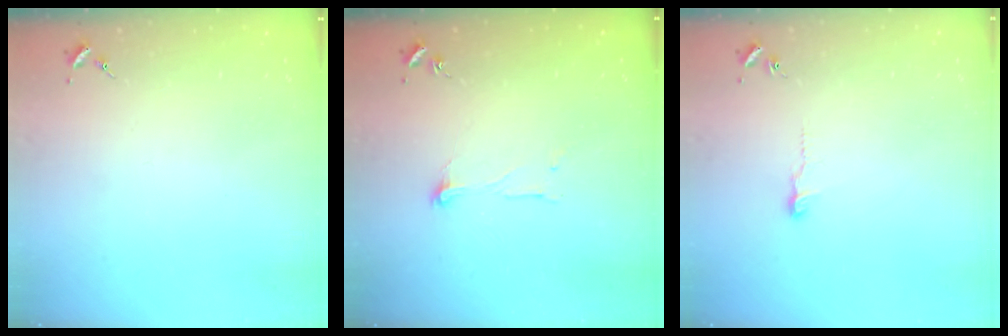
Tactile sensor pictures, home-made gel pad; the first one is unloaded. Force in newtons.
{"total": 3.8, "press": 3.8, "slide": 0.3}
{"total": 4.0, "press": 4.0, "slide": 0.4}